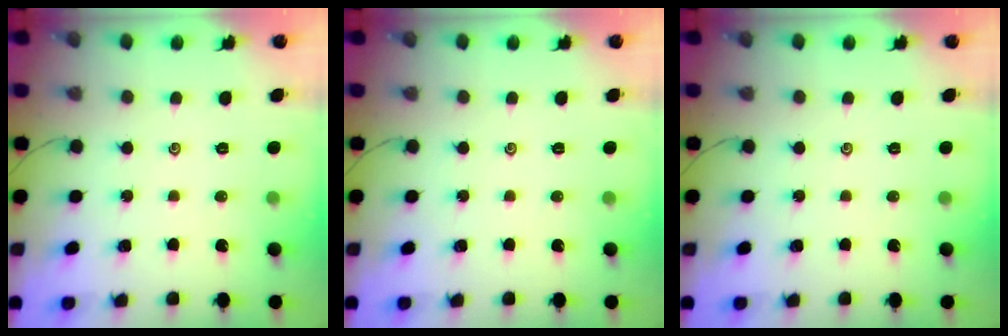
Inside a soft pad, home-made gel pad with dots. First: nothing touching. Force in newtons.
{"total": 0.0}
{"total": 0.0}